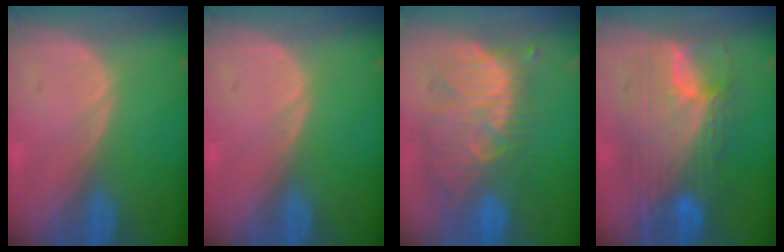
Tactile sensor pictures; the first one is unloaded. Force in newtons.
{"total": 0.0}
{"total": 11.1, "press": 10.6, "slide": 3.2}
{"total": 11.4, "press": 11.4, "slide": 1.1}